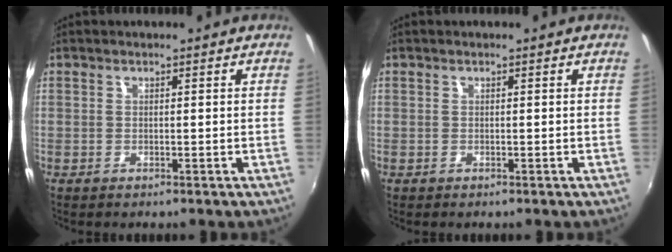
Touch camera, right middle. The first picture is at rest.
{"total": 0.0}